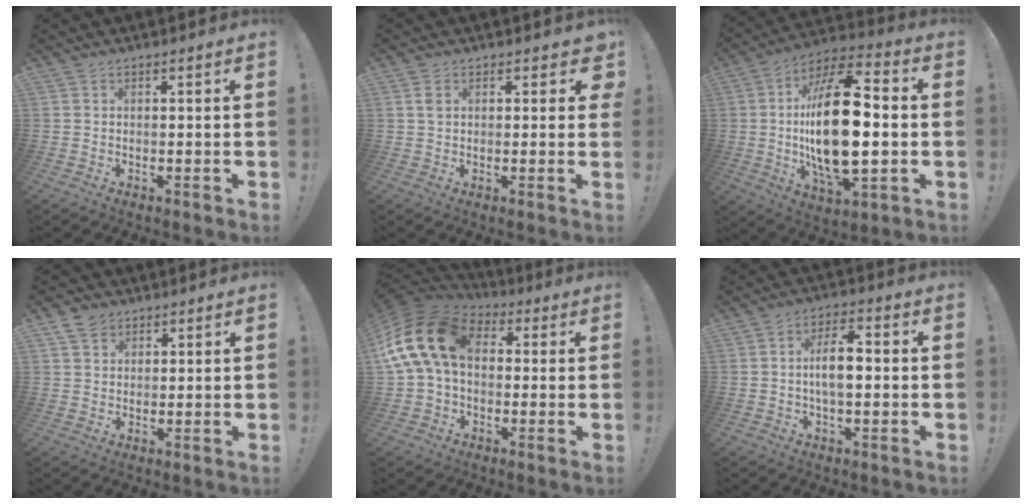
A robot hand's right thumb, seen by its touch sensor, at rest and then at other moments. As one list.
[{"total": 4.3, "force": [1.2, 3.3, 2.5], "torque": [-0.020, 0.000, 0.021]}, {"total": 25.8, "force": [-0.7, 11.5, 23.1], "torque": [-0.426, -0.006, -0.018]}, {"total": 4.7, "force": [2.6, 3.5, 1.8], "torque": [-0.030, -0.006, 0.050]}, {"total": 18.1, "force": [3.2, 12.2, 13.0], "torque": [-0.249, 0.013, 0.063]}, {"total": 8.2, "force": [-0.4, 3.4, 7.4], "torque": [-0.129, 0.007, -0.014]}]